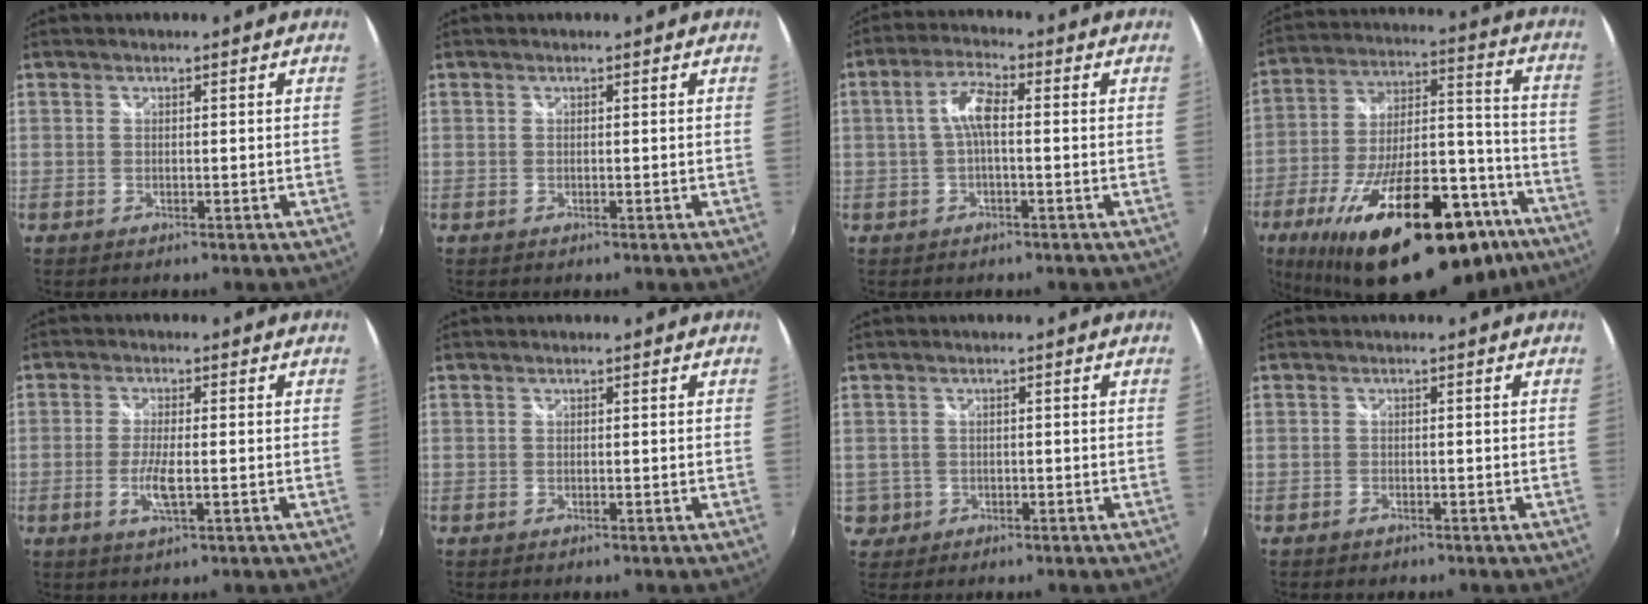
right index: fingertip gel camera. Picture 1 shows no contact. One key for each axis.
{"total": 0.0}
{"total": 5.0, "fx": -0.2, "fy": 1.4, "fz": 4.8, "tx": -0.097, "ty": 0.014, "tz": -0.005}
{"total": 32.8, "fx": -20.8, "fy": 12.5, "fz": 22.0, "tx": -0.363, "ty": 0.001, "tz": -0.298}
{"total": 4.9, "fx": -1.3, "fy": 1.0, "fz": 4.6, "tx": -0.096, "ty": -0.008, "tz": -0.025}
{"total": 0.0}
{"total": 3.6, "fx": -0.5, "fy": 3.5, "fz": 0.5, "tx": -0.011, "ty": 0.005, "tz": 0.001}
{"total": 1.3, "fx": -1.0, "fy": 0.9, "fz": 0.3, "tx": -0.010, "ty": -0.002, "tz": -0.014}